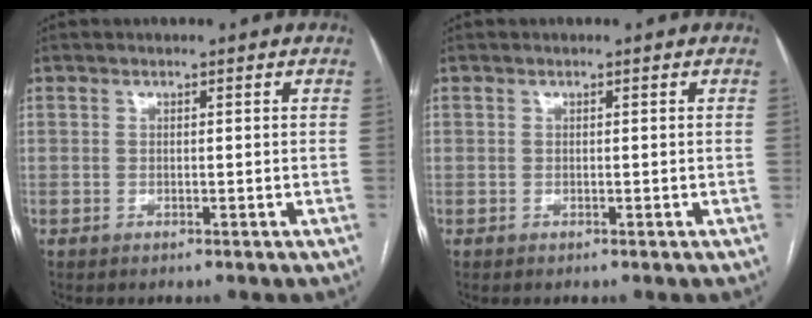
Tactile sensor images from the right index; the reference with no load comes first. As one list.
[{"total": 0.0}]